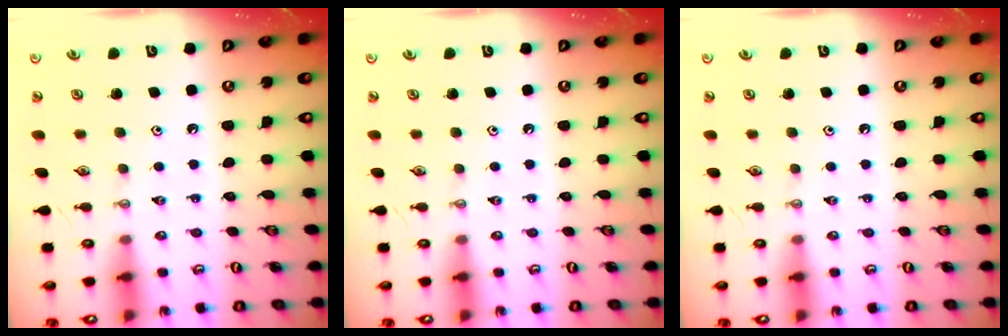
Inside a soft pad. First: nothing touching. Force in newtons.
{"total": 0.0}
{"total": 0.0}